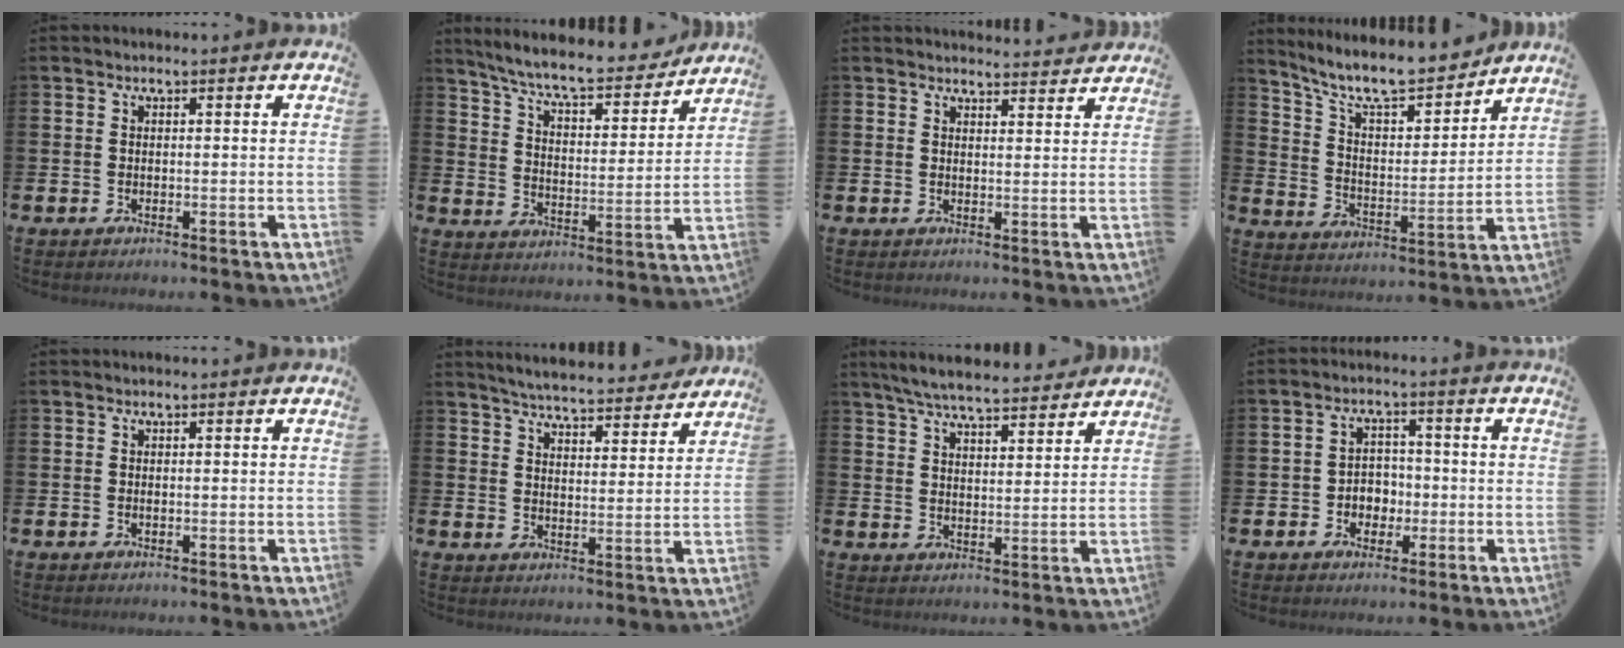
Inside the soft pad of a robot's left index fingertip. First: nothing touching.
{"total": 8.5, "force": [7.8, 1.2, 3.2], "torque": [-0.093, -0.053, 0.132]}
{"total": 3.0, "force": [3.0, 0.2, -0.1], "torque": [0.006, -0.023, 0.052]}
{"total": 9.8, "force": [8.9, 2.2, 3.6], "torque": [-0.099, -0.064, 0.153]}
{"total": 0.0}
{"total": 5.7, "force": [5.6, 0.6, 0.9], "torque": [-0.034, -0.042, 0.097]}
{"total": 6.6, "force": [6.2, 0.8, 1.9], "torque": [-0.056, -0.031, 0.110]}
{"total": 3.2, "force": [-1.0, 2.9, 1.1], "torque": [-0.028, 0.008, -0.027]}